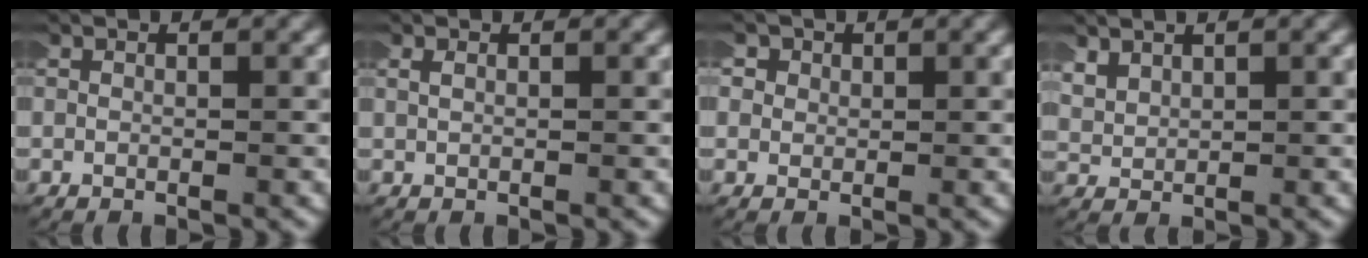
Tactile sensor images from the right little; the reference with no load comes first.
{"total": 0.7, "force": [0.5, 0.1, 0.5], "torque": [-0.010, -0.001, 0.013]}
{"total": 2.7, "force": [0.4, 2.6, 0.7], "torque": [-0.032, 0.002, -0.002]}
{"total": 2.4, "force": [1.6, 1.4, 1.1], "torque": [-0.035, -0.006, 0.039]}